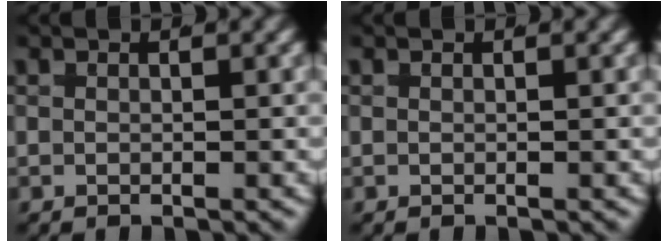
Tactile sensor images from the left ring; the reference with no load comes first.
{"total": 0.0}